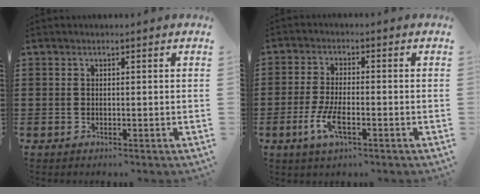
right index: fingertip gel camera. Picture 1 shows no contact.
{"total": 5.6, "force": [-2.2, 1.9, 4.8], "torque": [-0.105, -0.007, -0.043]}